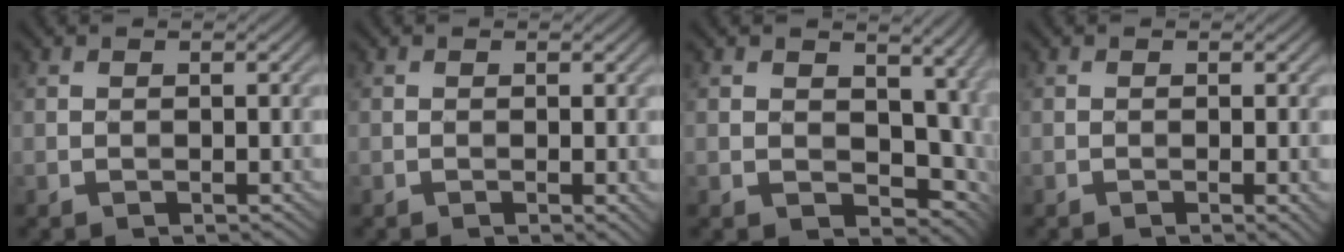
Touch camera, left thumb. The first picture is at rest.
{"total": 0.7, "force": [-0.1, 0.1, 0.7], "torque": [-0.011, -0.005, -0.003]}
{"total": 9.0, "force": [0.5, 6.0, 6.7], "torque": [-0.103, -0.015, 0.011]}
{"total": 1.3, "force": [-0.4, 0.2, 1.3], "torque": [-0.020, -0.003, -0.007]}